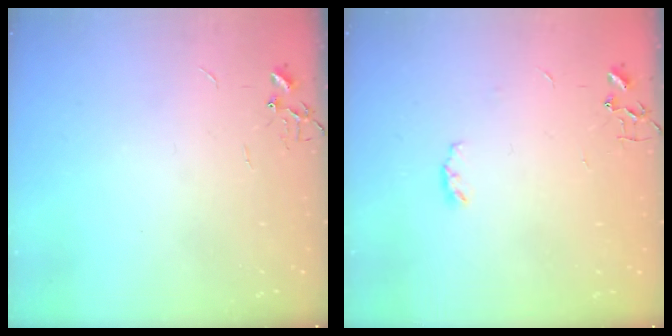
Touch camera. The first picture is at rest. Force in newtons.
{"total": 3.9, "press": 3.9, "slide": 0.5}